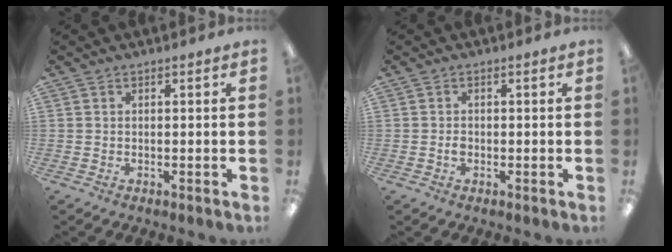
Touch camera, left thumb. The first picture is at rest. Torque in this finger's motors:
{"motor_torque": [-0.12, 0.06, -0.11, -0.25, -0.02]}